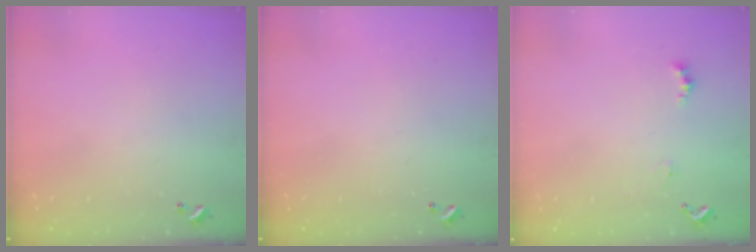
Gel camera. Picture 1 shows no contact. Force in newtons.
{"total": 0.0}
{"total": 2.1, "press": 2.0, "slide": 0.5}